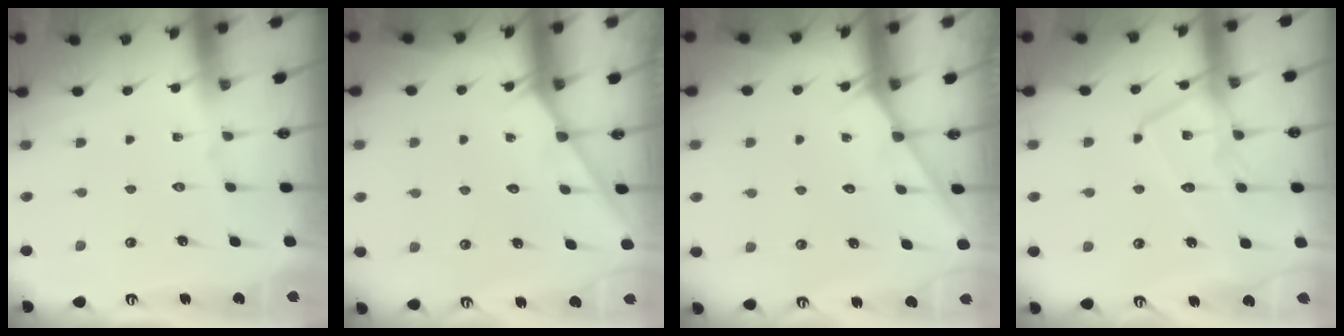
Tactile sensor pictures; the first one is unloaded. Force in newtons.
{"total": 2.7, "press": 2.7, "slide": 0.2}
{"total": 2.7, "press": 2.7, "slide": 0.2}
{"total": 13.5, "press": 13.5, "slide": 1.0}